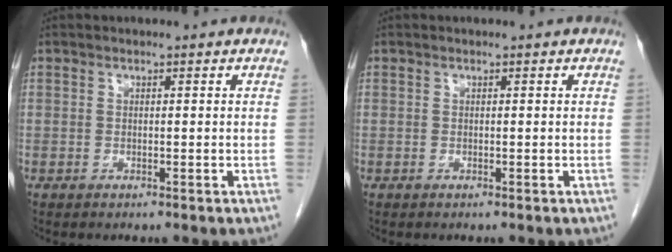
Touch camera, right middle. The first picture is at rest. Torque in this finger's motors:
{"motor_torque": [-0.03, -0.01, -0.01, -0.01]}